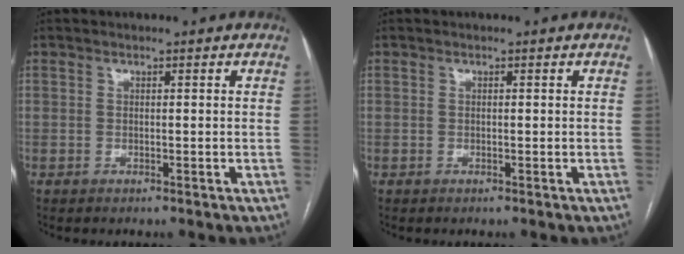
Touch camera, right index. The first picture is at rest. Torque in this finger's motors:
{"motor_torque": [0.10, 0.04, 0.04, 0.01]}